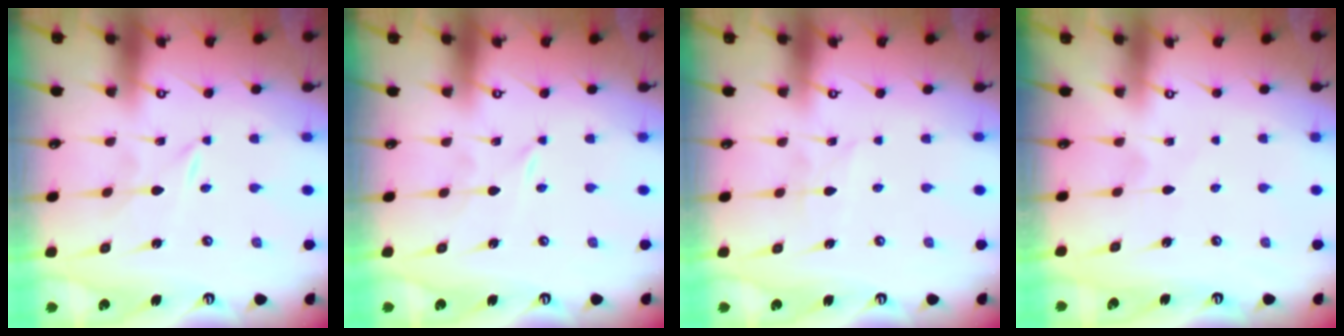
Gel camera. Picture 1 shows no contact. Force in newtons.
{"total": 0.0}
{"total": 2.9, "press": 2.9, "slide": 0.4}
{"total": 2.6, "press": 2.6, "slide": 0.4}